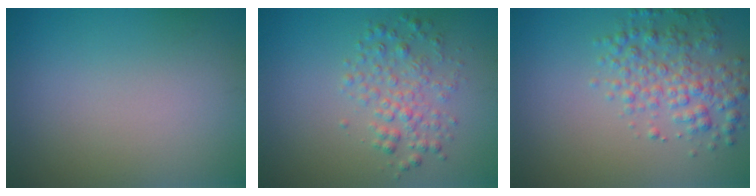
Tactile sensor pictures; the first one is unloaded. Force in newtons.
{"total": 2.8, "press": 2.8, "slide": 0.0}
{"total": 3.7, "press": 3.7, "slide": 0.1}